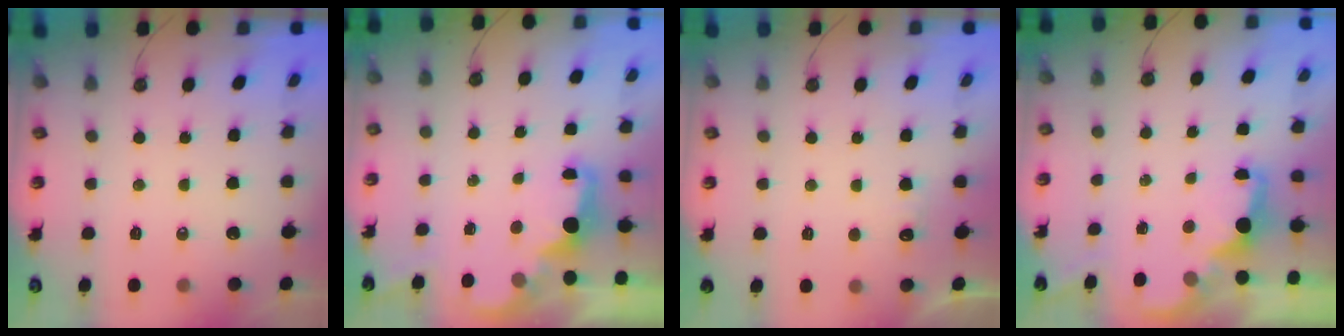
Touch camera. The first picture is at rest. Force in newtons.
{"total": 2.3, "press": 2.2, "slide": 0.7}
{"total": 5.2, "press": 5.1, "slide": 1.2}
{"total": 1.6, "press": 1.4, "slide": 0.7}